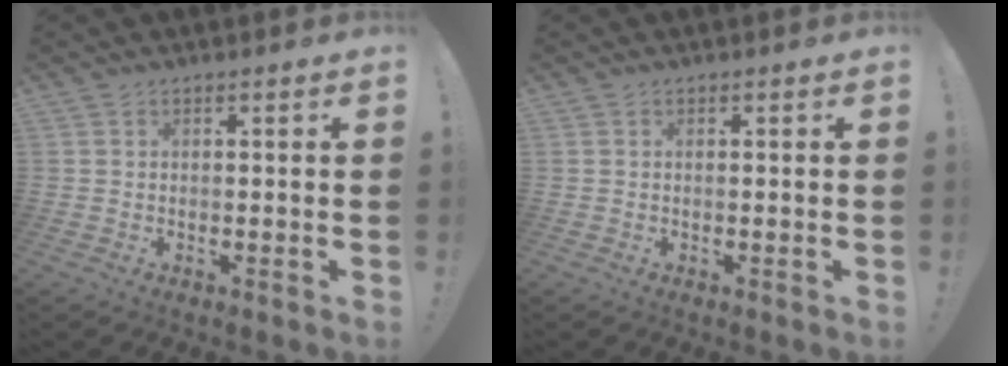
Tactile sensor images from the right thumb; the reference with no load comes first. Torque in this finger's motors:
{"motor_torque": [0.04, 0.16, -0.03, 0.09, -0.01]}